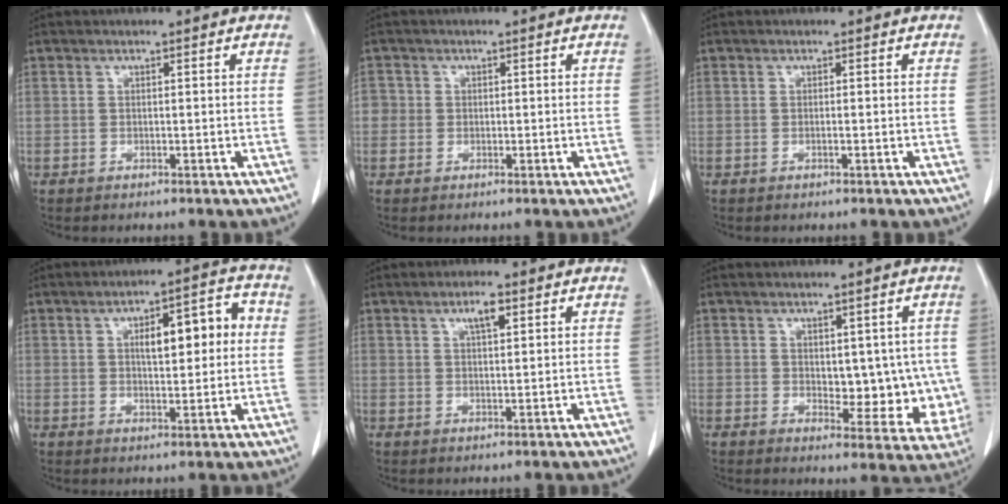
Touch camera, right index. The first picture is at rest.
{"total": 3.2, "force": [-0.1, 3.1, 0.8], "torque": [-0.017, 0.013, -0.003]}
{"total": 0.6, "force": [-0.2, 0.2, 0.5], "torque": [-0.013, 0.000, -0.001]}
{"total": 10.2, "force": [1.9, 3.5, 9.4], "torque": [-0.136, 0.031, 0.031]}
{"total": 3.4, "force": [1.7, 1.0, 2.8], "torque": [-0.054, 0.001, 0.032]}
{"total": 10.4, "force": [0.4, 6.1, 8.5], "torque": [-0.105, 0.003, 0.025]}